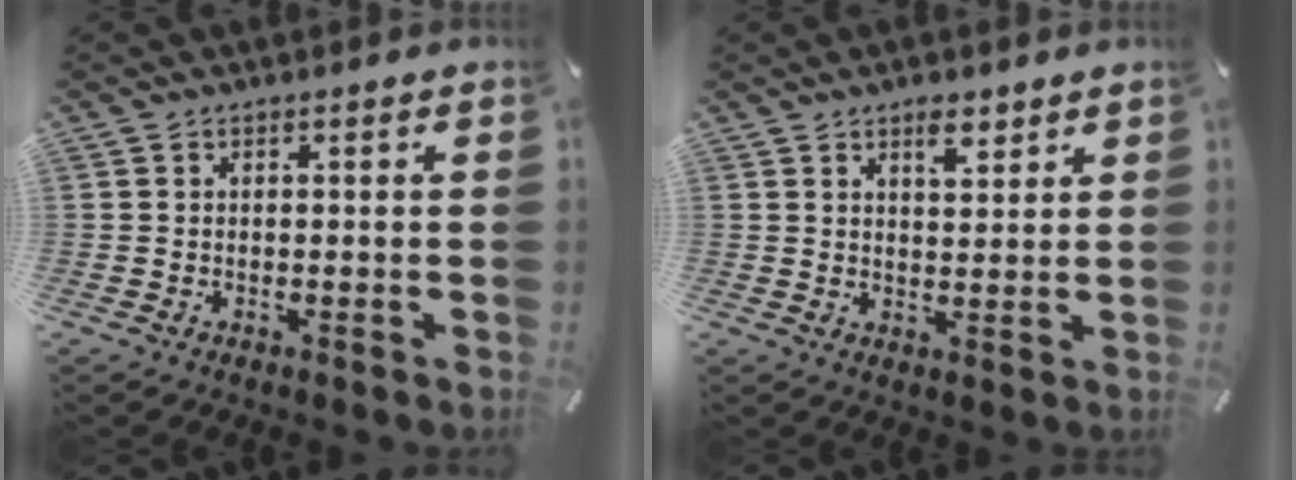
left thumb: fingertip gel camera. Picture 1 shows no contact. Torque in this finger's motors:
{"motor_torque": [0.10, 0.02, 0.39, -0.25, 0.01]}